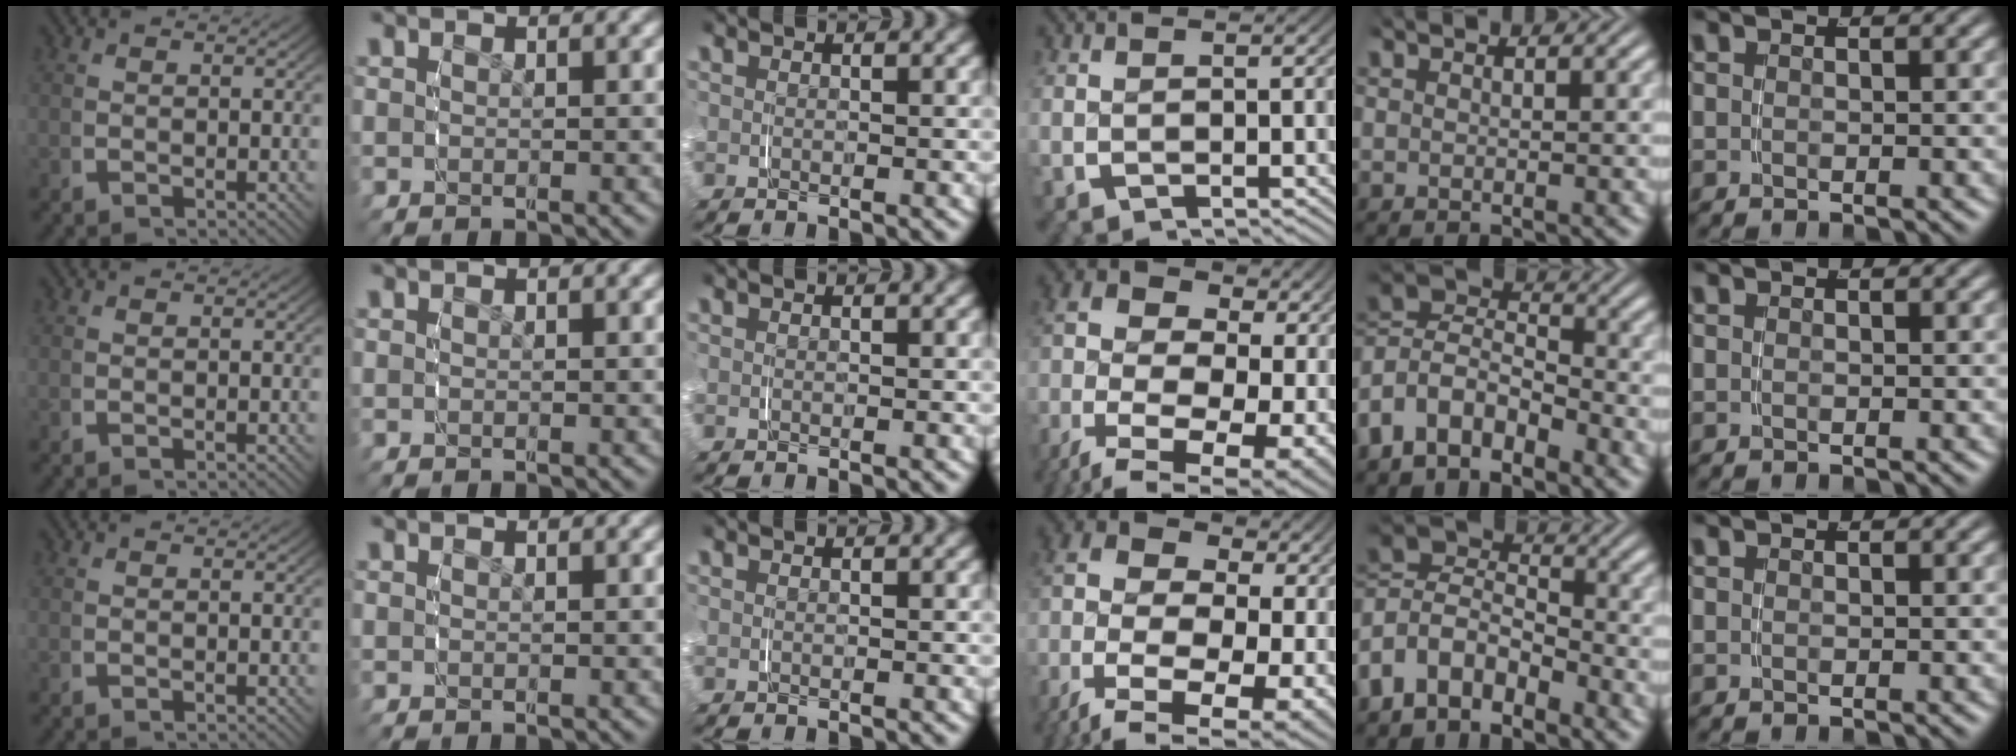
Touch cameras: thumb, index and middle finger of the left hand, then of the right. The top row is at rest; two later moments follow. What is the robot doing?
{"motion": "grasp_and_lifting", "object": "jacket"}